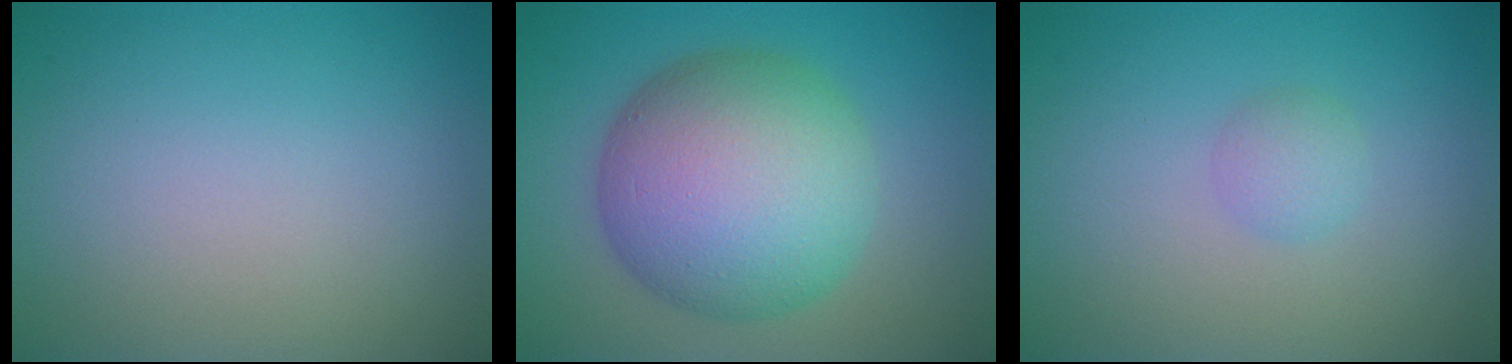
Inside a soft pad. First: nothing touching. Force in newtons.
{"total": 11.8, "press": 11.8, "slide": 0.2}
{"total": 1.3, "press": 1.3, "slide": 0.1}